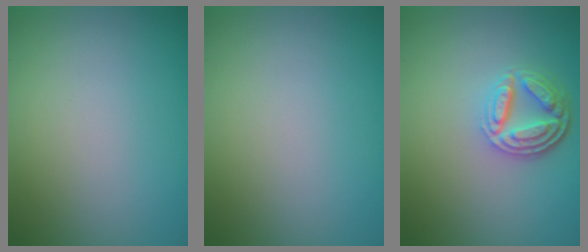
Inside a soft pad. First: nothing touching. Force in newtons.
{"total": 0.0}
{"total": 4.5, "press": 3.4, "slide": 2.9}